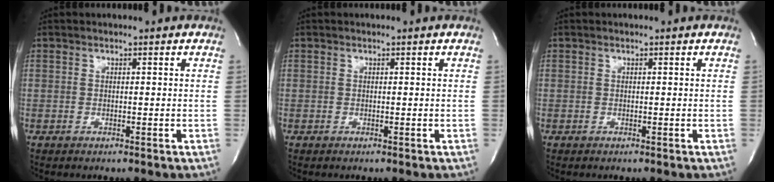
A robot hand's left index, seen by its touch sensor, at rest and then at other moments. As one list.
[{"total": 0.0}, {"total": 0.0}]